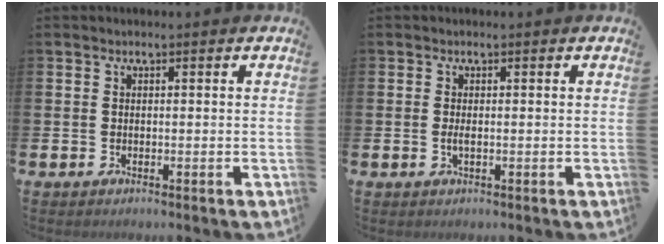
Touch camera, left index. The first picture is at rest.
{"total": 0.9, "force": [-0.1, 0.2, 0.9], "torque": [-0.020, 0.001, -0.002]}